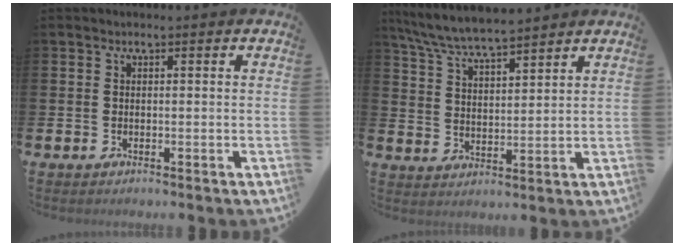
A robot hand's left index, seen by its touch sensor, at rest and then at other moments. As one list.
[{"total": 6.6, "force": [6.3, 0.4, 1.8], "torque": [-0.060, -0.031, 0.113]}]